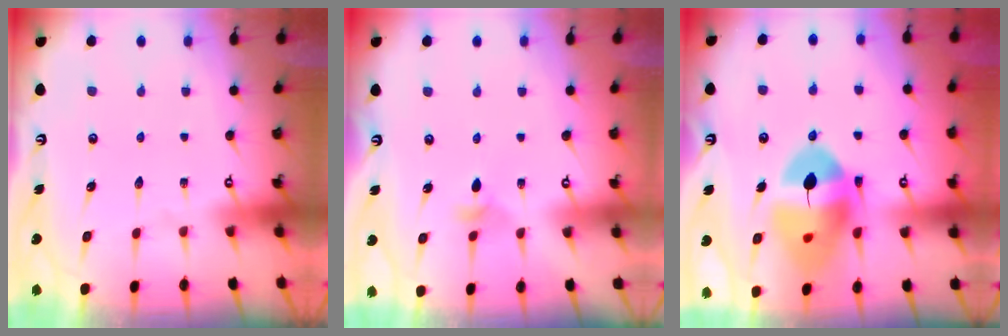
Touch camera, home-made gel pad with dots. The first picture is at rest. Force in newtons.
{"total": 3.7, "press": 3.6, "slide": 0.7}
{"total": 15.2, "press": 15.1, "slide": 2.1}